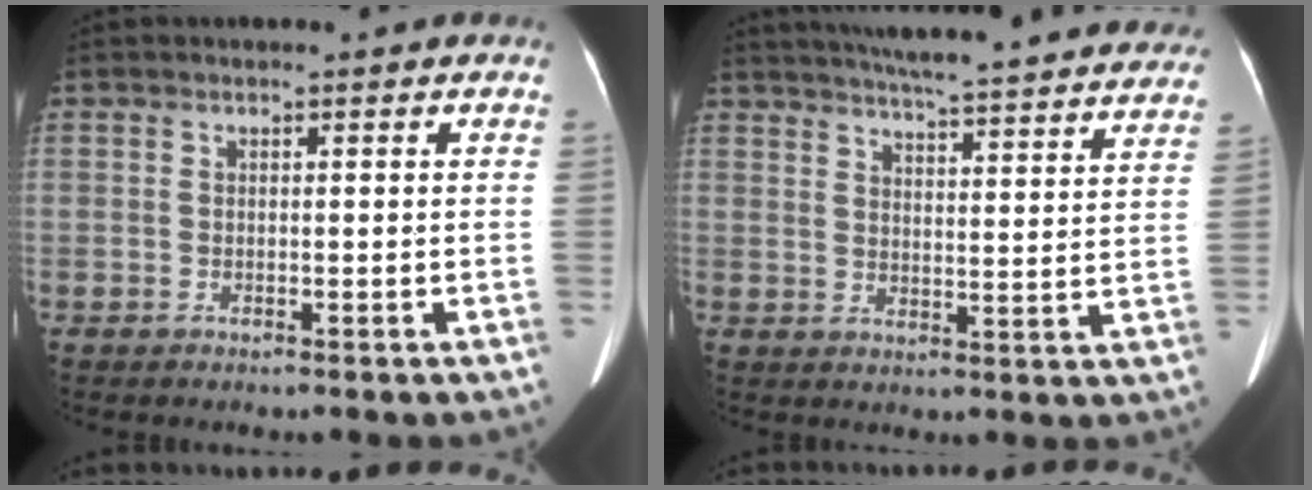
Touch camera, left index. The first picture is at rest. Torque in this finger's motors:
{"motor_torque": [0.98, -1.16, 0.44, 0.09]}